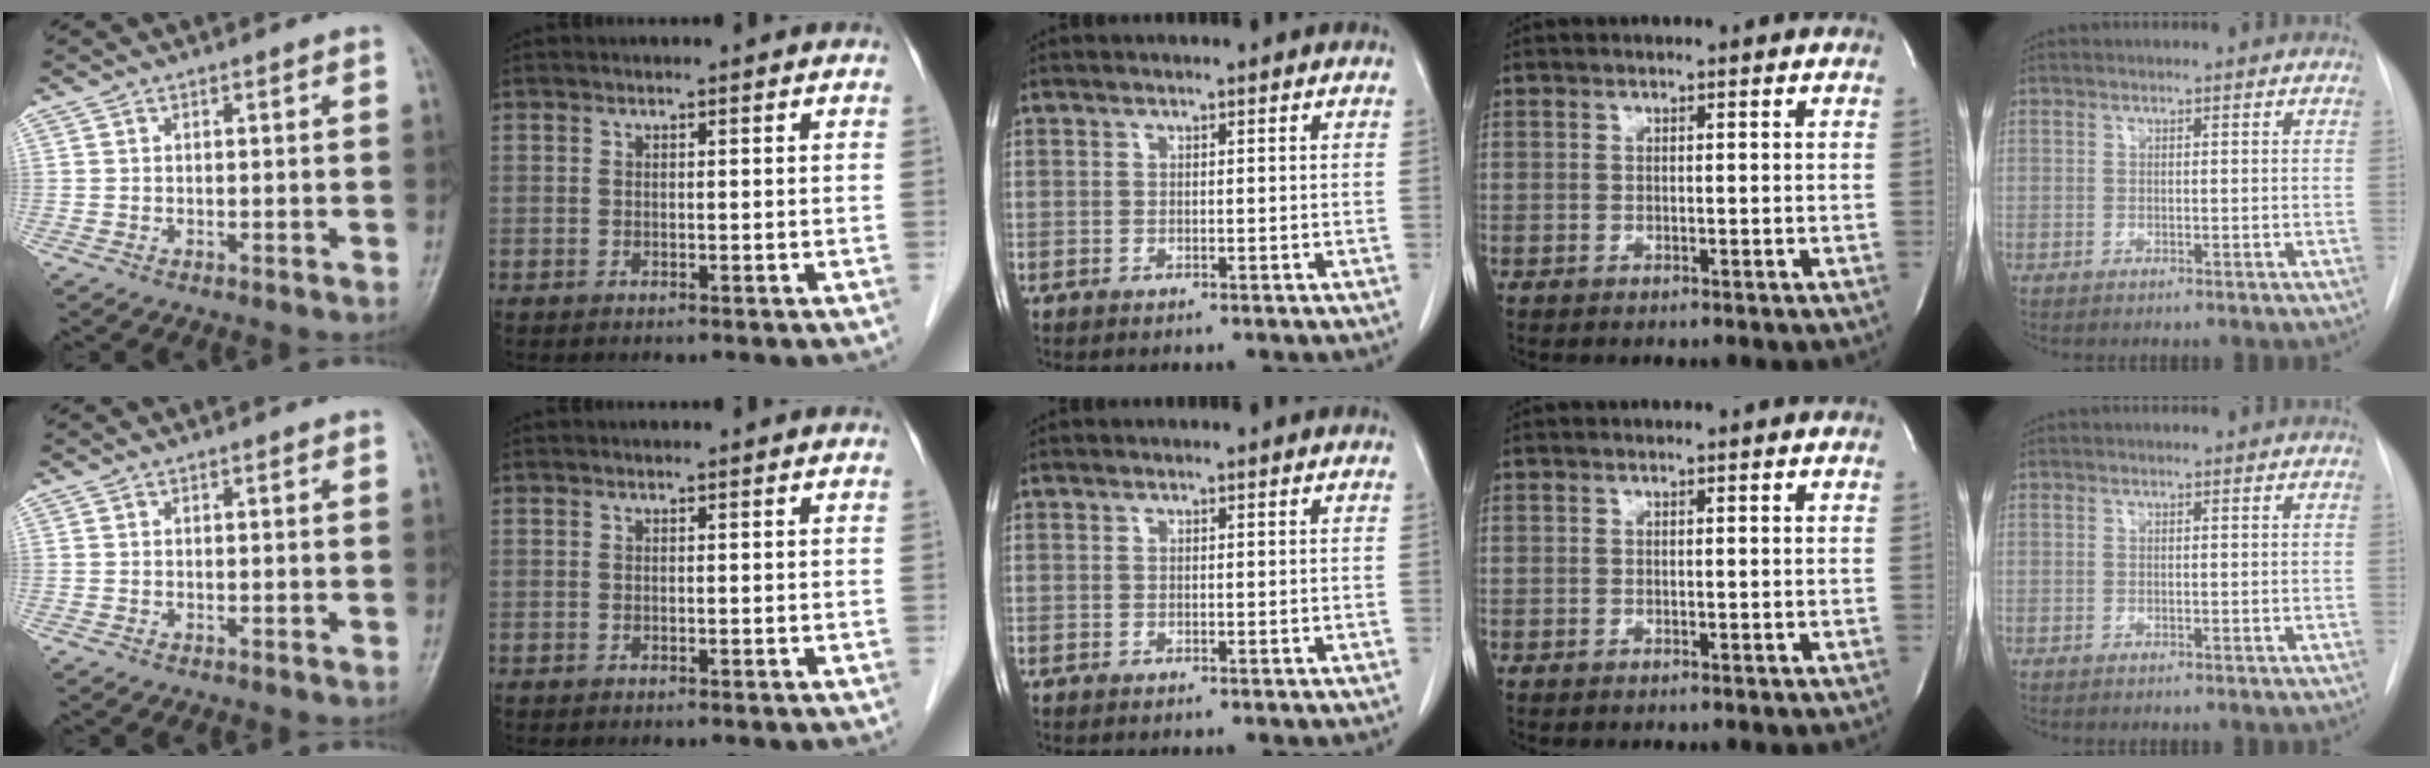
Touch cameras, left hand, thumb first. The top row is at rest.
{}